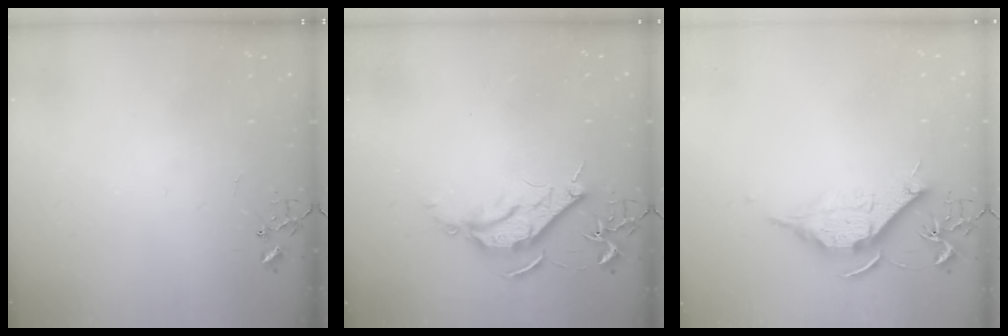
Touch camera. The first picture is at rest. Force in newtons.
{"total": 9.3, "press": 9.3, "slide": 0.6}
{"total": 11.4, "press": 11.4, "slide": 0.6}